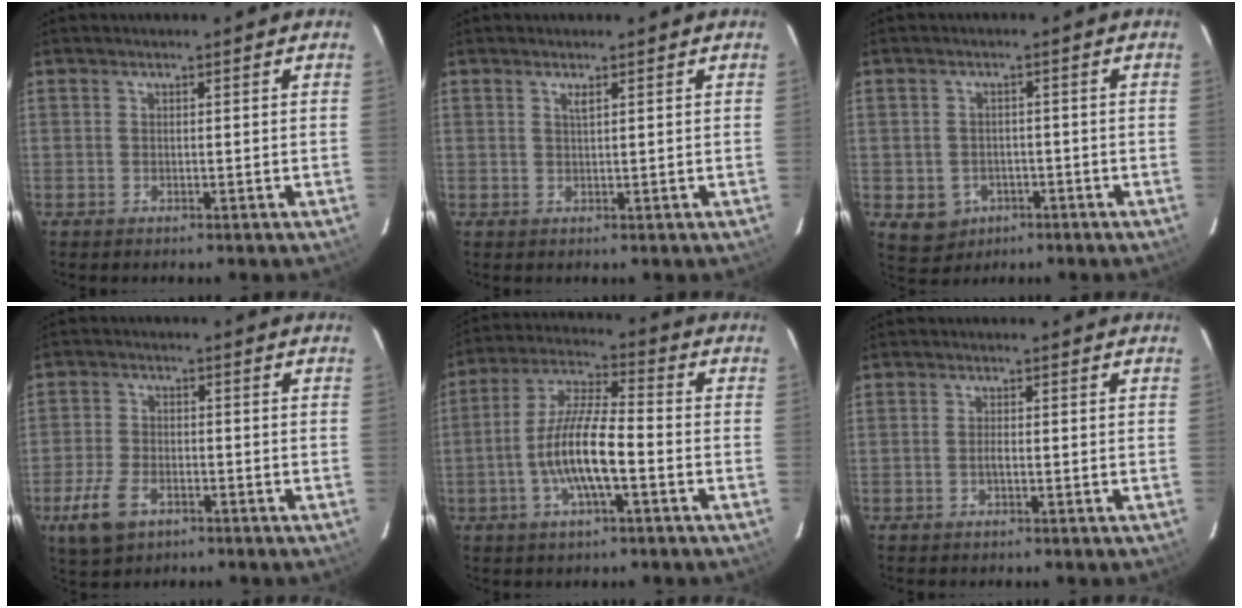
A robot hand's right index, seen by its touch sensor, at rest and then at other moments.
{"total": 0.9, "force": [0.5, 0.0, 0.8], "torque": [-0.015, 0.001, 0.010]}
{"total": 5.9, "force": [-2.3, 5.1, 1.9], "torque": [-0.050, 0.007, -0.018]}
{"total": 8.2, "force": [-4.3, 4.7, 5.1], "torque": [-0.131, -0.008, -0.078]}
{"total": 11.7, "force": [-3.7, 2.6, 10.8], "torque": [-0.220, 0.000, -0.070]}
{"total": 1.1, "force": [-0.5, 0.2, 0.9], "torque": [-0.018, -0.001, -0.008]}